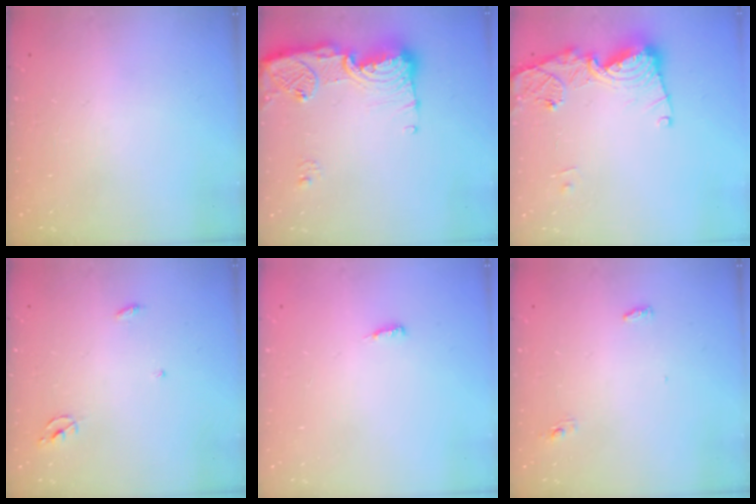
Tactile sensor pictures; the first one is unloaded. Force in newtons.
{"total": 15.8, "press": 15.7, "slide": 1.4}
{"total": 14.4, "press": 14.4, "slide": 1.4}
{"total": 2.3, "press": 2.3, "slide": 0.1}
{"total": 4.3, "press": 4.1, "slide": 1.3}
{"total": 3.6, "press": 3.5, "slide": 0.9}